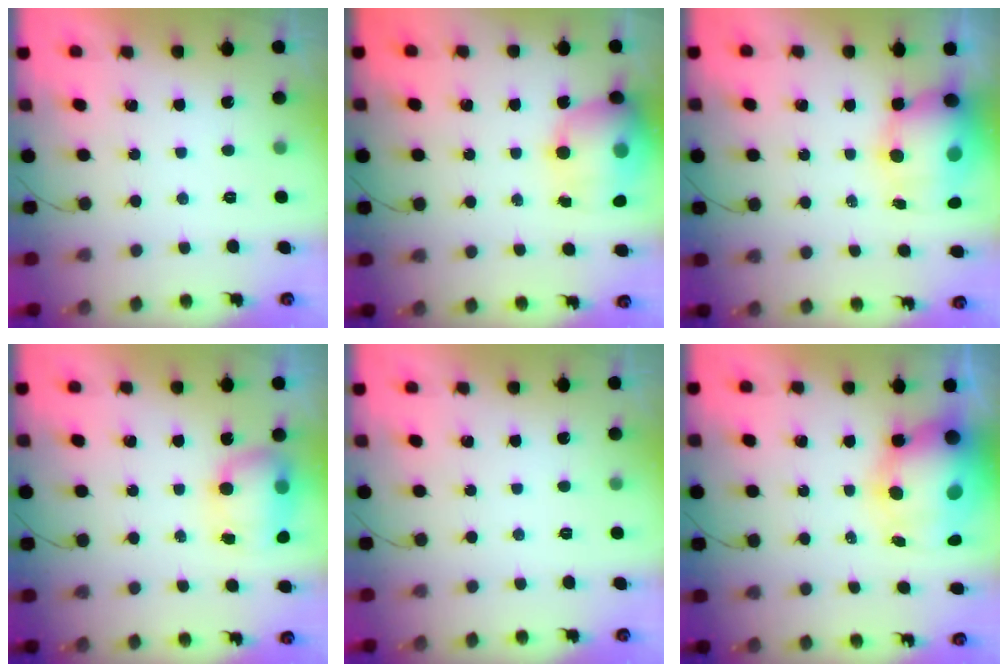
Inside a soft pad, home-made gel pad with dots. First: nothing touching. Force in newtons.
{"total": 16.4, "press": 15.9, "slide": 4.1}
{"total": 12.3, "press": 11.9, "slide": 3.0}
{"total": 7.7, "press": 7.6, "slide": 1.3}
{"total": 0.0}
{"total": 12.3, "press": 12.0, "slide": 2.7}